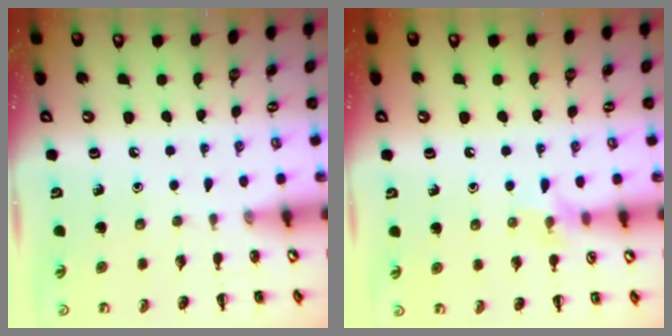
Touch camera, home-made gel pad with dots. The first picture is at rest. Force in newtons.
{"total": 7.0, "press": 6.8, "slide": 1.7}